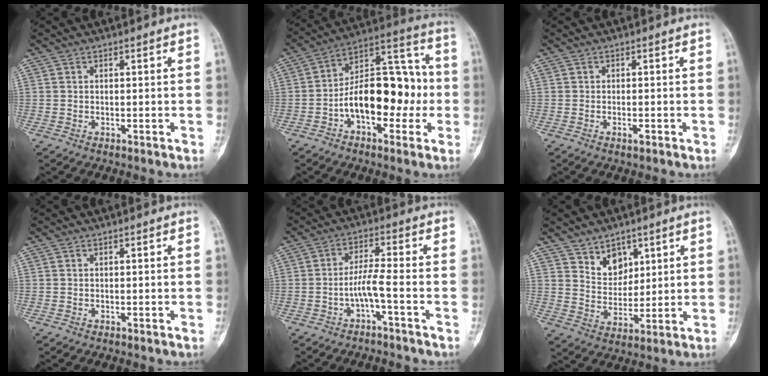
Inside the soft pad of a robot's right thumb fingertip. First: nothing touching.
{"total": 18.3, "force": [-3.1, 10.2, 14.8], "torque": [-0.206, 0.054, -0.055]}
{"total": 1.2, "force": [-0.6, 0.4, 0.9], "torque": [-0.018, 0.002, -0.009]}
{"total": 0.0}
{"total": 4.5, "force": [-2.1, 0.1, 4.0], "torque": [-0.086, 0.024, -0.041]}
{"total": 6.9, "force": [4.2, 4.8, 2.5], "torque": [-0.011, -0.033, 0.083]}